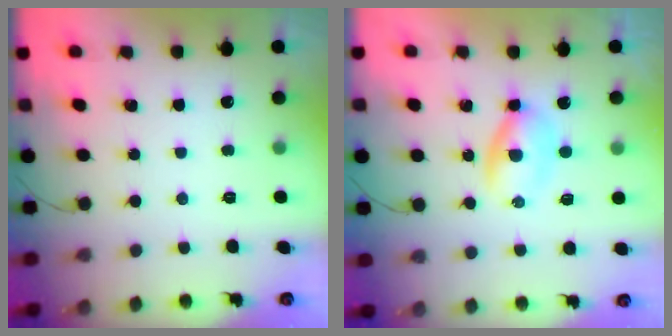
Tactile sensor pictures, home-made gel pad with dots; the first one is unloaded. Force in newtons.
{"total": 3.3, "press": 3.2, "slide": 1.1}